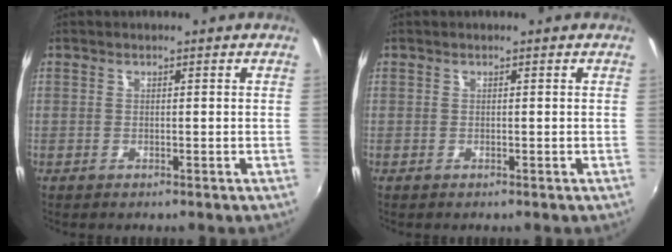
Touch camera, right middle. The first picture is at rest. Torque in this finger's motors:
{"motor_torque": [0.02, -0.08, 0.01, 0.00]}